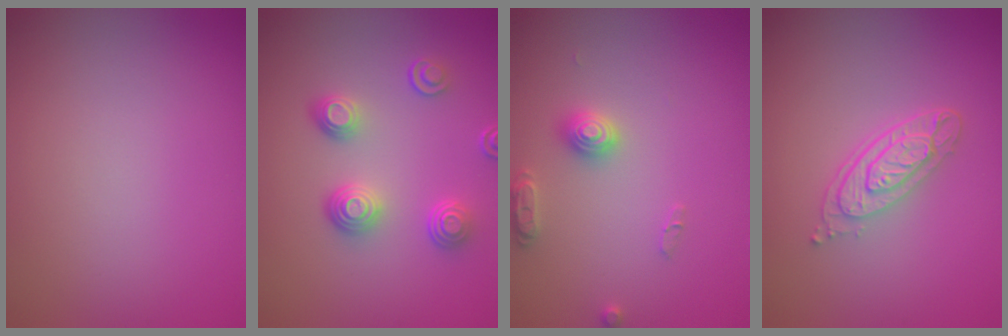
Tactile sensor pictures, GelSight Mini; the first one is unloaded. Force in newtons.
{"total": 3.7, "press": 2.9, "slide": 2.3}
{"total": 2.5, "press": 2.5, "slide": 0.4}
{"total": 3.7, "press": 2.8, "slide": 2.3}